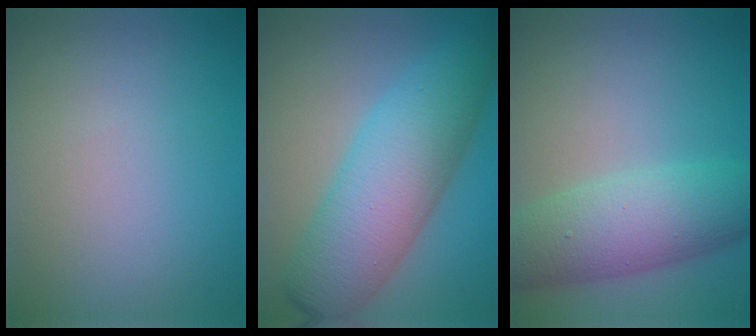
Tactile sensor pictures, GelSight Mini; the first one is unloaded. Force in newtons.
{"total": 8.7, "press": 8.7, "slide": 0.1}
{"total": 7.0, "press": 7.0, "slide": 0.2}